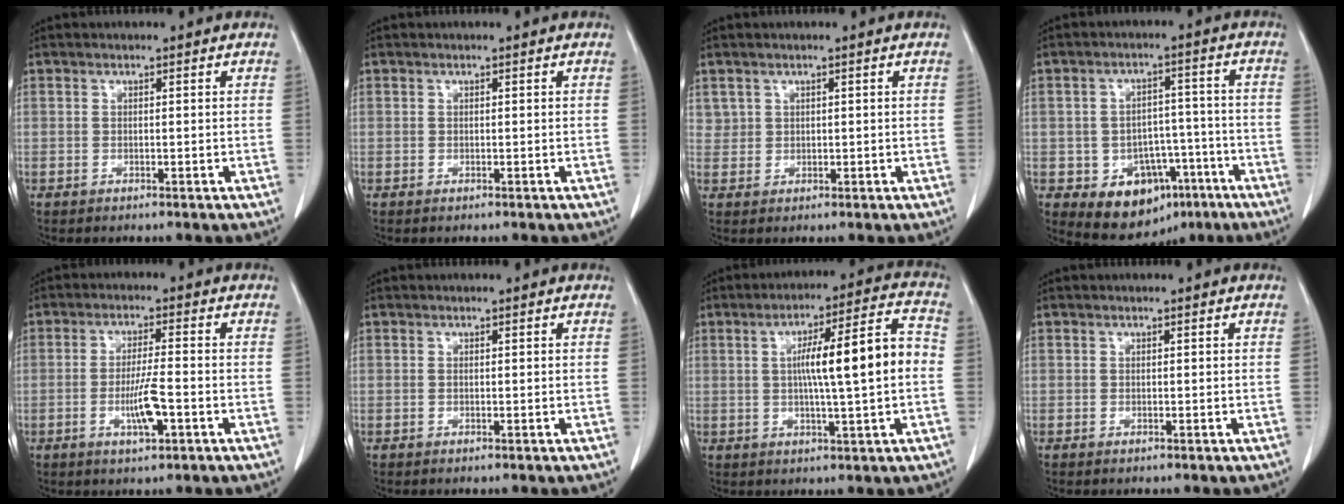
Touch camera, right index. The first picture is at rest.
{"total": 0.0}
{"total": 1.7, "force": [0.9, 1.5, 0.1], "torque": [0.012, 0.003, 0.012]}
{"total": 10.2, "force": [-4.9, 7.6, 4.7], "torque": [-0.059, 0.026, -0.058]}
{"total": 5.9, "force": [-2.0, 0.6, 5.5], "torque": [-0.104, -0.006, -0.034]}
{"total": 0.0}
{"total": 12.4, "force": [0.2, 0.5, 12.4], "torque": [-0.189, 0.021, 0.001]}
{"total": 0.0}